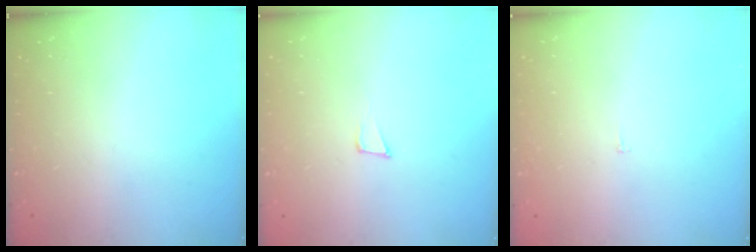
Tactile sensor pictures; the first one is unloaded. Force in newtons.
{"total": 4.3, "press": 4.2, "slide": 1.0}
{"total": 2.3, "press": 2.3, "slide": 0.2}